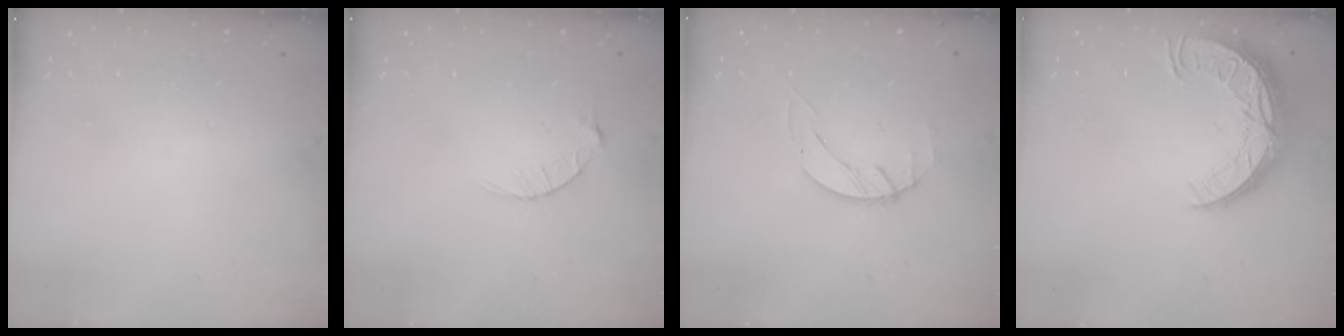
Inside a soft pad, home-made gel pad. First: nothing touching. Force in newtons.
{"total": 2.9, "press": 2.9, "slide": 0.4}
{"total": 2.0, "press": 2.0, "slide": 0.3}
{"total": 12.4, "press": 12.4, "slide": 1.0}